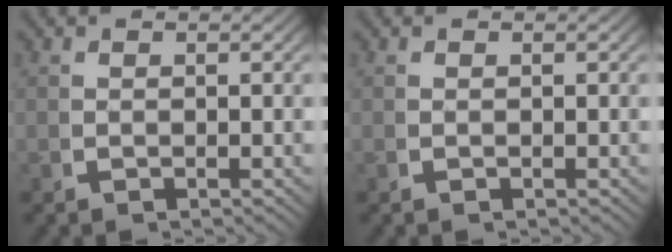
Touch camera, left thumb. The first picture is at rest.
{"total": 0.0}